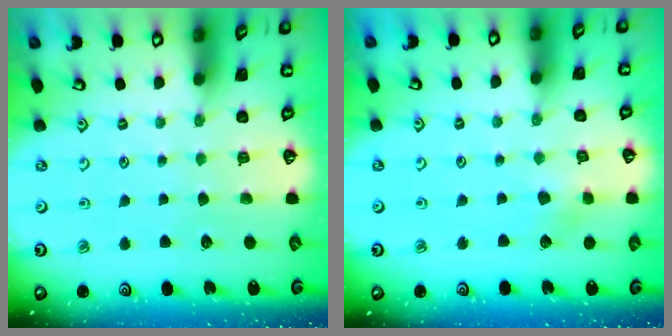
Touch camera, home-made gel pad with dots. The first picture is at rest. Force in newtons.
{"total": 3.7, "press": 3.7, "slide": 0.5}